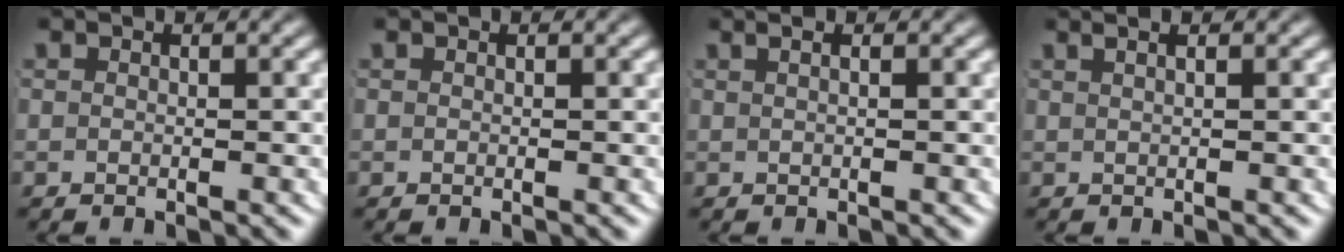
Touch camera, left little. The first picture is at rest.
{"total": 0.0}
{"total": 2.3, "force": [1.2, 0.7, 1.8], "torque": [-0.011, 0.018, 0.013]}
{"total": 3.0, "force": [1.8, 0.7, 2.2], "torque": [-0.019, 0.017, 0.023]}